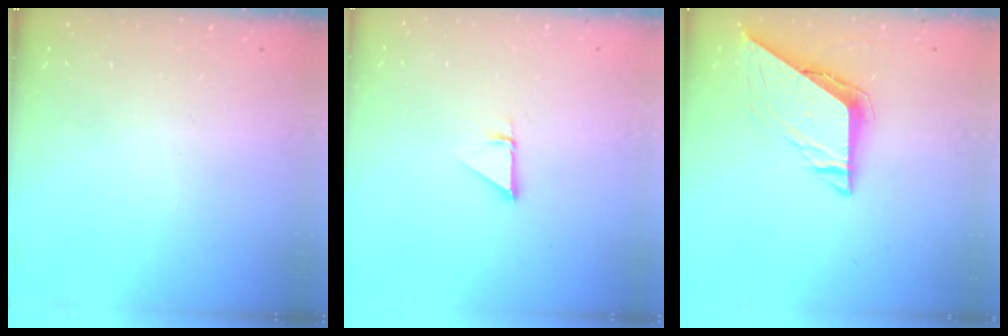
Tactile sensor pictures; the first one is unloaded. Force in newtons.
{"total": 1.0, "press": 1.0, "slide": 0.1}
{"total": 7.4, "press": 7.4, "slide": 0.6}